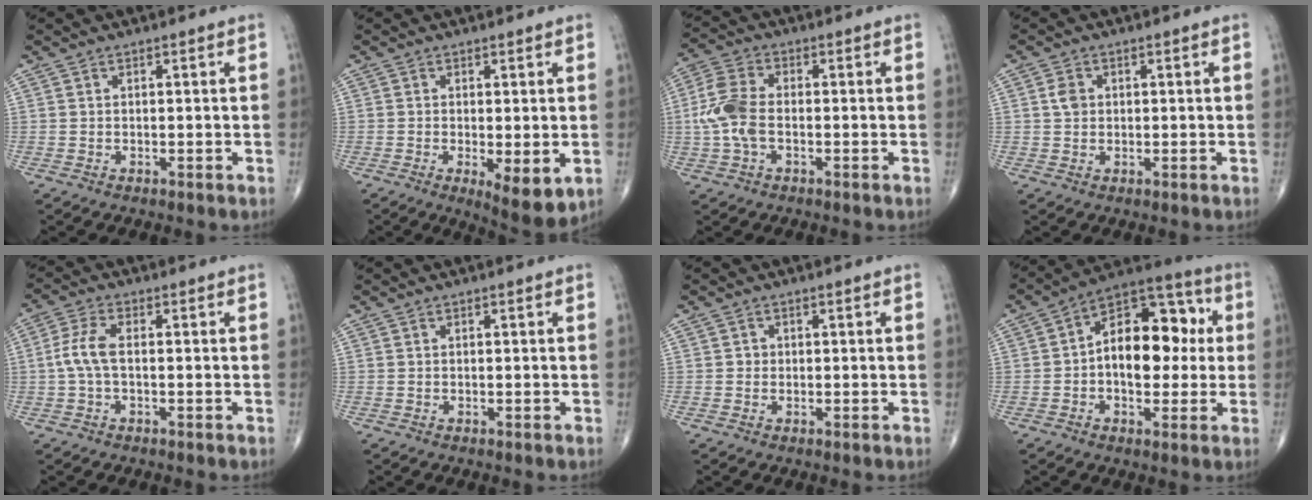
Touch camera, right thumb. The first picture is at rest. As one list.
[{"total": 7.1, "force": [-1.7, 2.3, 6.5], "torque": [-0.094, -0.021, -0.021]}, {"total": 7.9, "force": [-1.1, 4.5, 6.4], "torque": [-0.156, 0.018, -0.027]}, {"total": 2.4, "force": [0.5, 2.0, 1.4], "torque": [-0.019, 0.002, 0.007]}, {"total": 5.0, "force": [-0.3, 2.2, 4.5], "torque": [-0.113, 0.012, -0.011]}, {"total": 0.0}, {"total": 1.0, "force": [0.0, 1.0, 0.2], "torque": [0.002, 0.003, -0.001]}, {"total": 16.4, "force": [0.9, 9.8, 13.1], "torque": [-0.157, 0.035, 0.003]}]